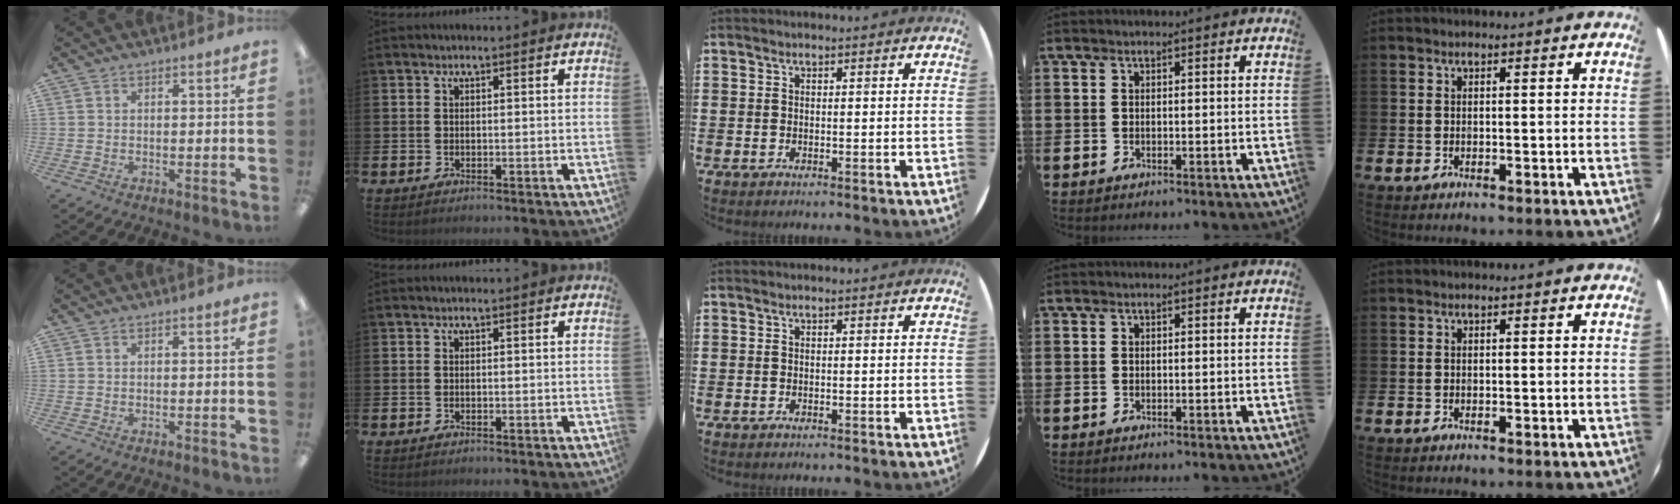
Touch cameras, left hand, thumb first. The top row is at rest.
{}